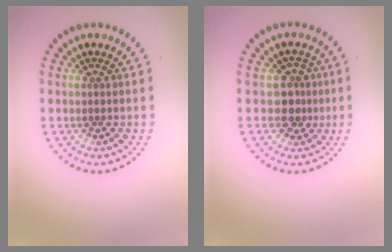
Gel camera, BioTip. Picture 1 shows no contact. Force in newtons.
{"total": 2.5, "press": 2.2, "slide": 1.2}